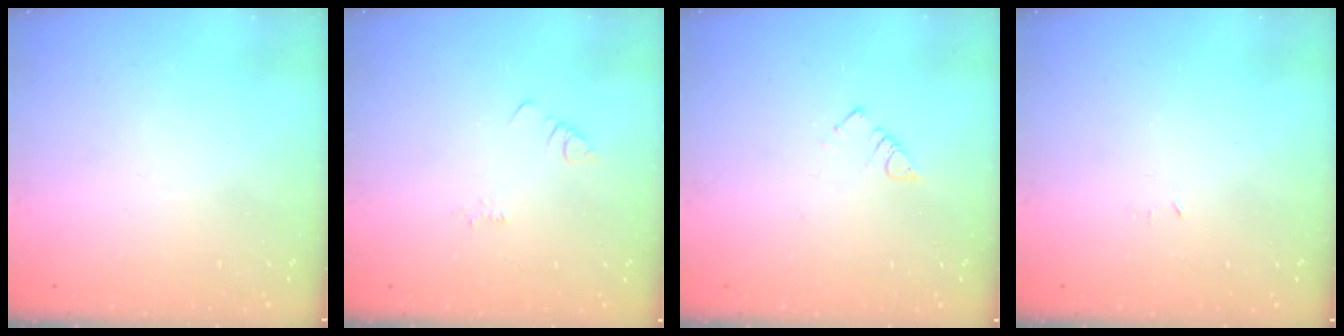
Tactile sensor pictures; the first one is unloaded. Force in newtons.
{"total": 1.9, "press": 1.9, "slide": 0.2}
{"total": 2.8, "press": 2.8, "slide": 0.5}
{"total": 2.9, "press": 2.9, "slide": 0.4}